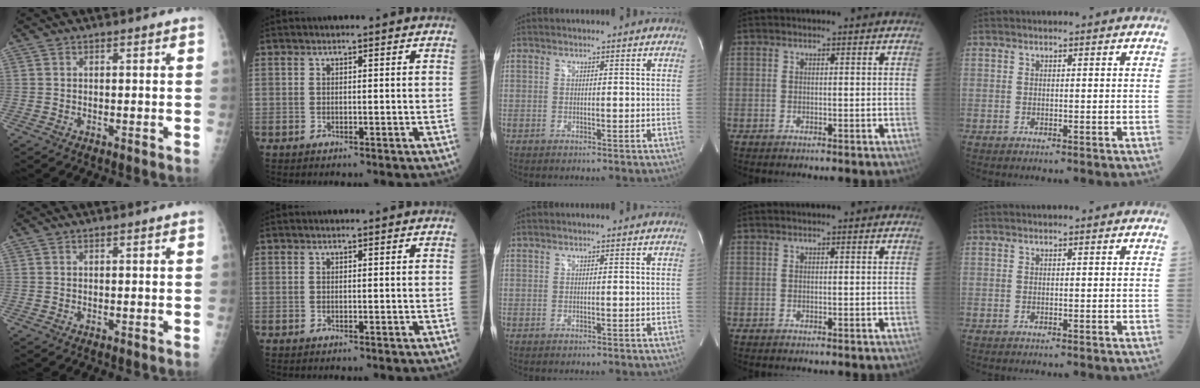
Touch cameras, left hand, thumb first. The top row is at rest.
{}